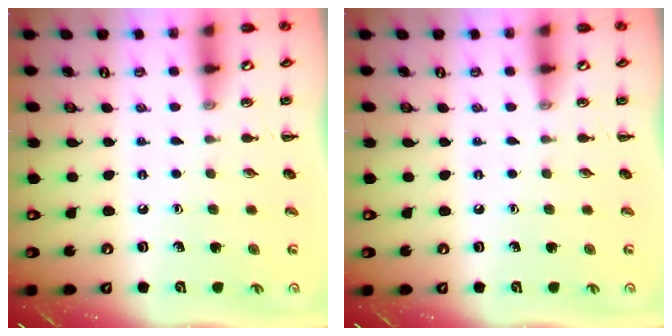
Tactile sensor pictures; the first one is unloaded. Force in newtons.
{"total": 0.0}